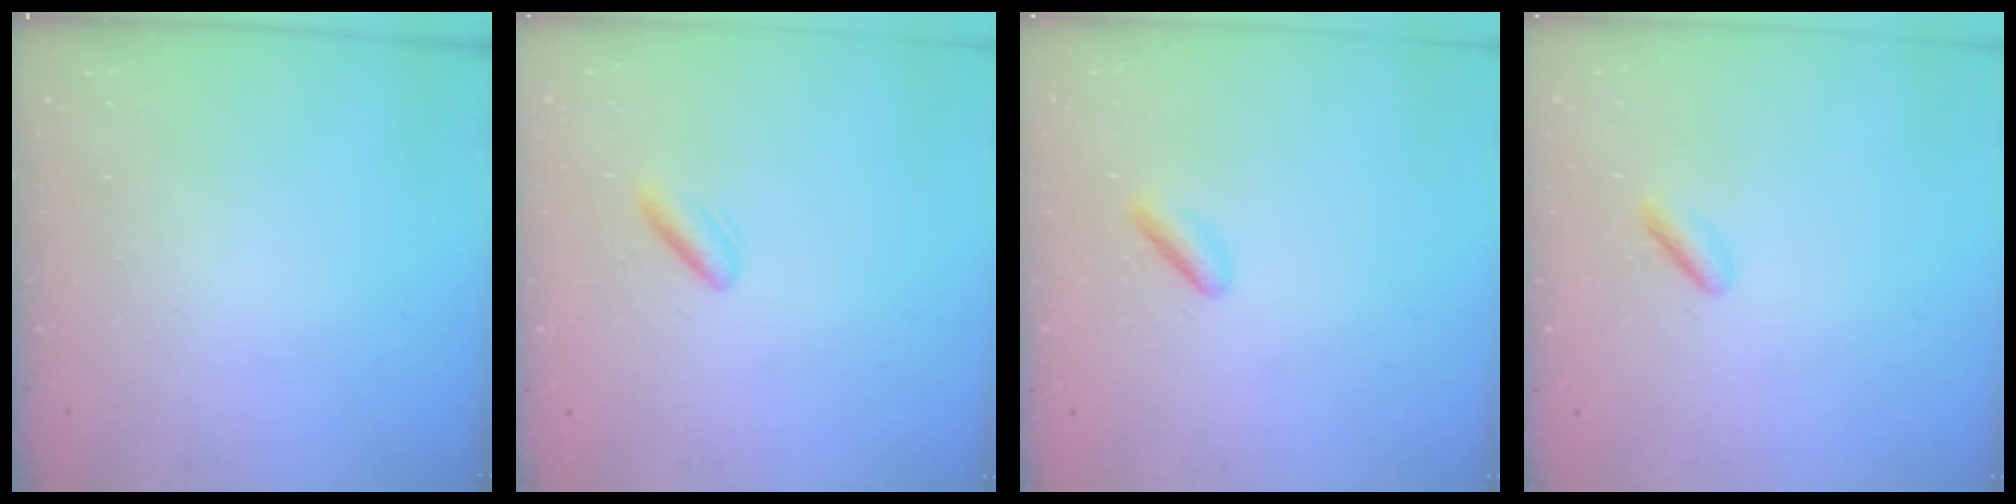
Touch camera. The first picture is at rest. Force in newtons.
{"total": 2.1, "press": 1.9, "slide": 1.0}
{"total": 2.3, "press": 2.1, "slide": 0.9}
{"total": 1.8, "press": 1.5, "slide": 0.9}